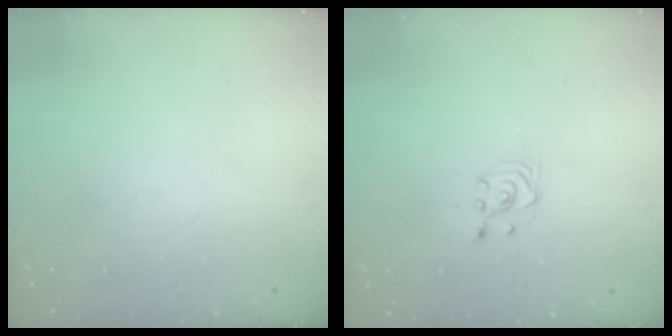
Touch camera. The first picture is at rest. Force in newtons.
{"total": 3.5, "press": 3.1, "slide": 1.6}